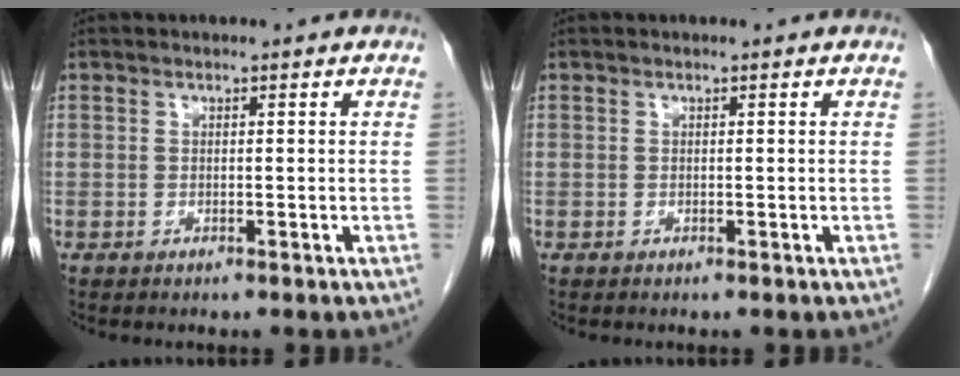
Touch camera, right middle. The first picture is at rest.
{"total": 0.0}